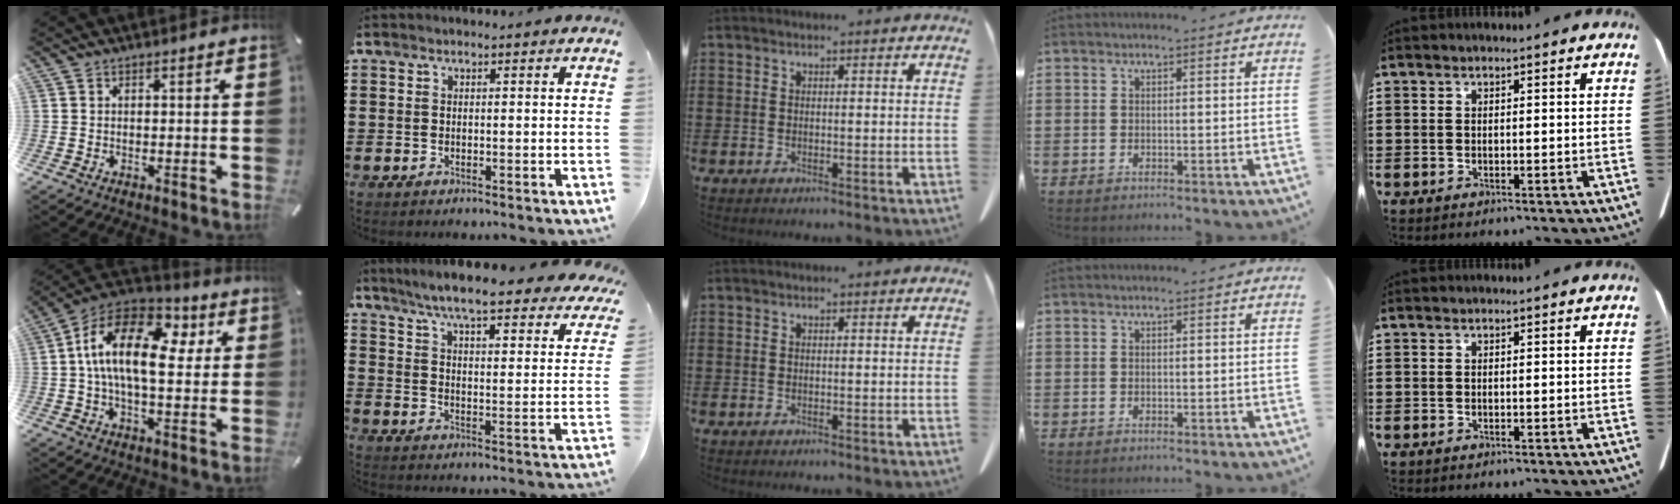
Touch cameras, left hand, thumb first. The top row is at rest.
{"thumb": {"total": 19.2, "force": [3.9, 10.5, 15.6], "torque": [-0.300, -0.010, 0.057]}, "index": {"total": 6.7, "force": [5.8, -0.6, 3.3], "torque": [-0.080, -0.048, 0.093]}}